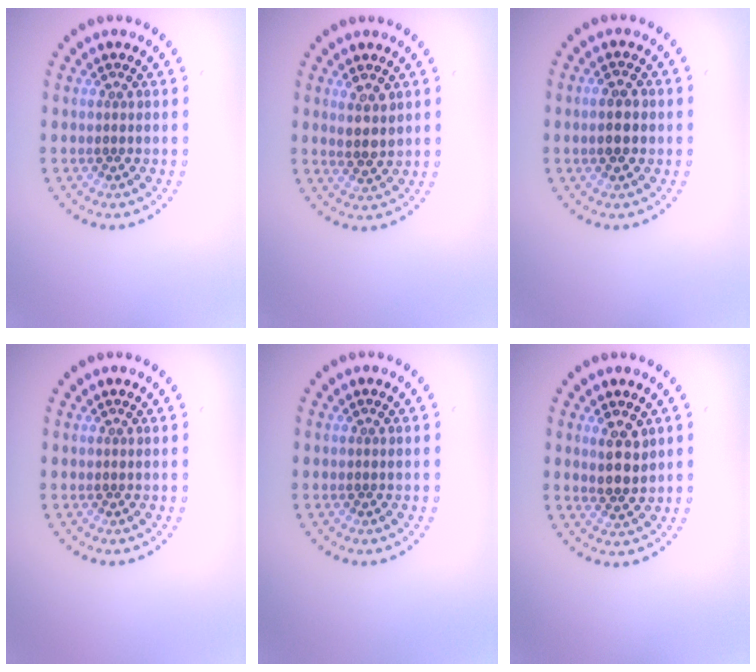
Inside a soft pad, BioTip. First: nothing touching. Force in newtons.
{"total": 2.1, "press": 2.0, "slide": 0.7}
{"total": 2.2, "press": 2.2, "slide": 0.1}
{"total": 0.0}
{"total": 0.0}
{"total": 2.6, "press": 2.4, "slide": 0.9}